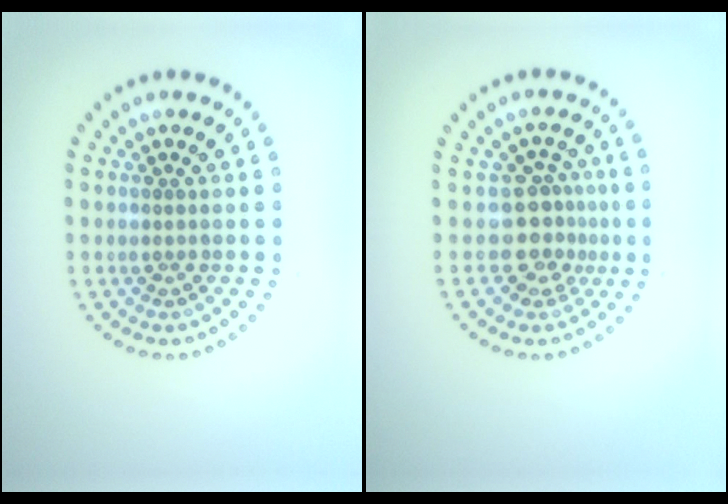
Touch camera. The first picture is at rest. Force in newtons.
{"total": 3.2, "press": 2.4, "slide": 2.1}